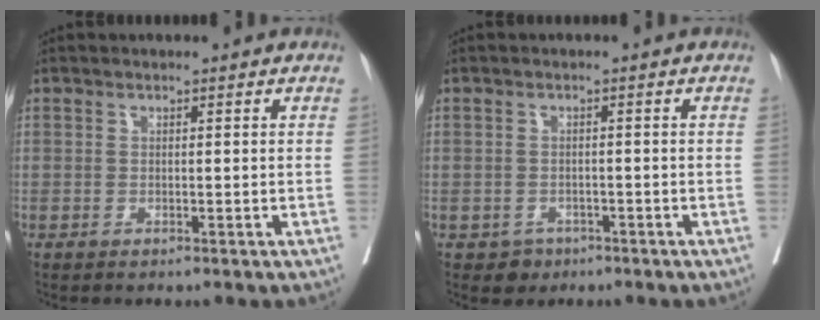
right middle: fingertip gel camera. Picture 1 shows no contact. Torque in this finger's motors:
{"motor_torque": [-0.04, -0.12, -0.01, -0.01]}